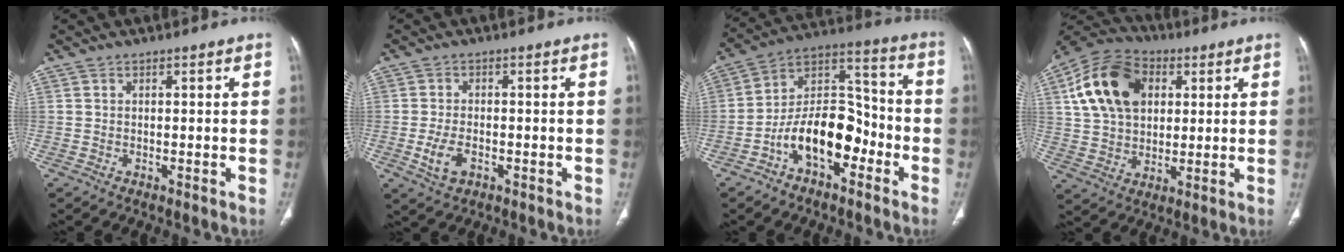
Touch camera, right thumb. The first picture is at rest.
{"total": 4.7, "force": [-1.6, 2.8, 3.4], "torque": [-0.072, 0.005, -0.023]}
{"total": 15.0, "force": [-6.2, 8.7, 10.6], "torque": [-0.151, 0.075, -0.112]}
{"total": 17.0, "force": [4.9, 11.8, 11.2], "torque": [-0.190, 0.009, 0.085]}